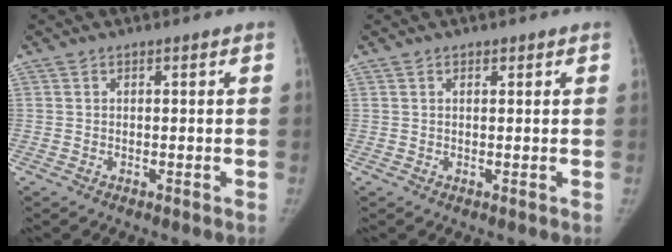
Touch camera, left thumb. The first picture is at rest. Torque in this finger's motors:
{"motor_torque": [-0.28, 0.30, -0.41, 0.29, -0.02]}